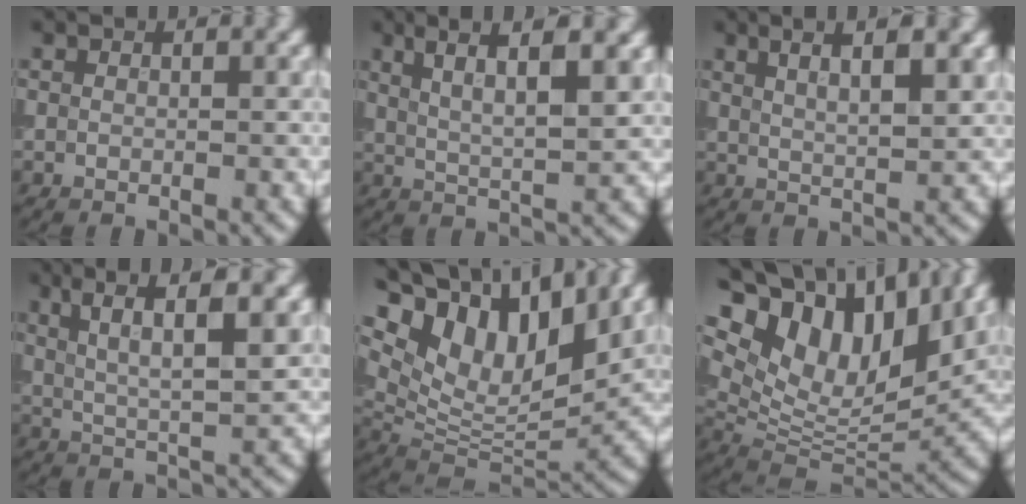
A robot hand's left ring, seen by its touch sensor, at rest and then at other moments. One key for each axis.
{"total": 6.5, "fx": 3.4, "fy": 1.5, "fz": 5.3, "tx": -0.078, "ty": 0.008, "tz": 0.058}
{"total": 5.9, "fx": 3.0, "fy": 2.0, "fz": 4.6, "tx": -0.037, "ty": 0.022, "tz": 0.022}
{"total": 7.1, "fx": 3.5, "fy": 1.7, "fz": 6.0, "tx": -0.096, "ty": 0.007, "tz": 0.066}
{"total": 13.1, "fx": 7.4, "fy": 5.7, "fz": 9.2, "tx": -0.181, "ty": 0.025, "tz": 0.133}
{"total": 15.8, "fx": 7.9, "fy": 8.5, "fz": 10.7, "tx": -0.229, "ty": 0.031, "tz": 0.150}